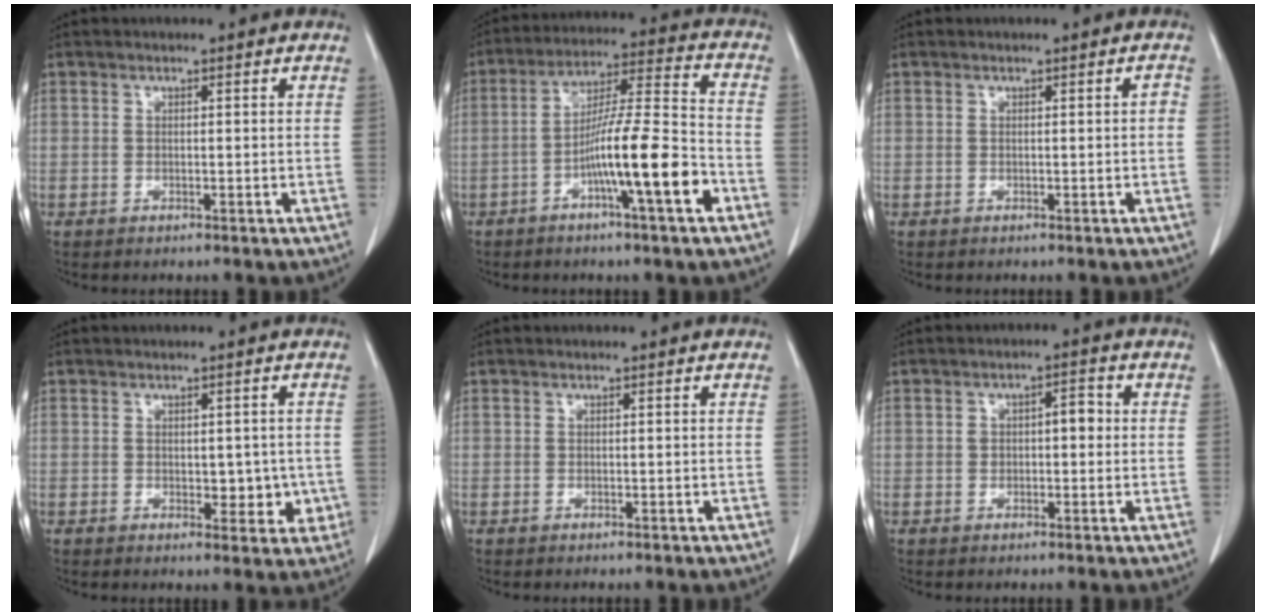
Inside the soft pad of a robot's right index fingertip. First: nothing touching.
{"total": 13.6, "force": [-5.3, 0.3, 12.5], "torque": [-0.212, 0.004, -0.091]}
{"total": 0.7, "force": [-0.2, 0.2, 0.7], "torque": [-0.005, 0.001, -0.001]}
{"total": 4.6, "force": [-0.5, 2.8, 3.6], "torque": [-0.030, 0.003, 0.002]}
{"total": 0.0}
{"total": 3.5, "force": [0.3, 1.8, 3.0], "torque": [-0.049, 0.019, 0.007]}